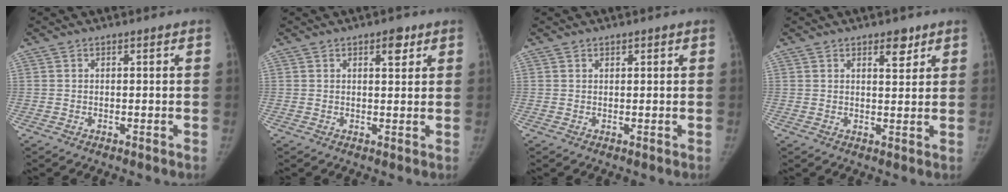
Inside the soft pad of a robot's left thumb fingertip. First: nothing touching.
{"total": 3.0, "force": [1.7, 1.3, 2.1], "torque": [-0.018, -0.007, 0.023]}
{"total": 0.5, "force": [0.5, 0.2, 0.2], "torque": [0.000, -0.003, 0.006]}
{"total": 3.5, "force": [2.3, 1.5, 2.1], "torque": [-0.013, -0.015, 0.034]}